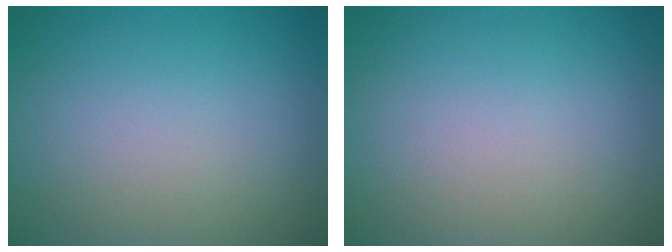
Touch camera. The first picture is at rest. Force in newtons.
{"total": 0.0}